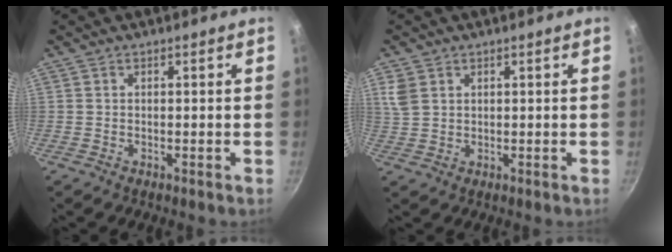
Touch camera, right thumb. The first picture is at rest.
{"total": 4.0, "force": [1.8, 2.9, 2.0], "torque": [-0.035, -0.004, 0.041]}